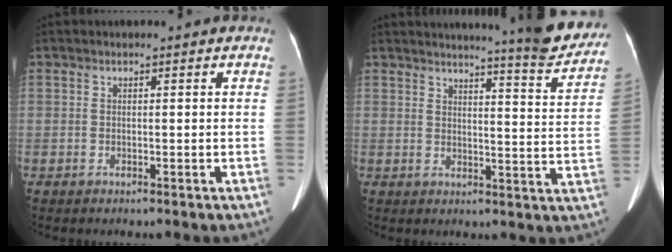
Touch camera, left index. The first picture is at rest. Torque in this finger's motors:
{"motor_torque": [0.03, -0.63, 0.00, 0.01]}